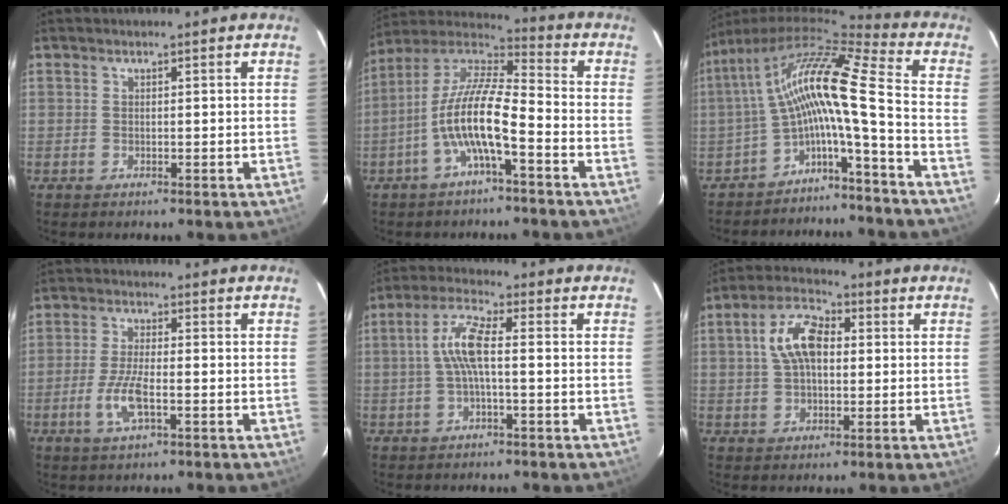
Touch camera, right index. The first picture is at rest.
{"total": 12.4, "force": [-4.7, 2.6, 11.1], "torque": [-0.222, 0.005, -0.095]}
{"total": 12.2, "force": [-2.6, 0.0, 11.9], "torque": [-0.213, 0.010, -0.059]}
{"total": 6.6, "force": [-2.3, 1.8, 5.9], "torque": [-0.128, -0.005, -0.047]}
{"total": 6.5, "force": [-0.5, 1.1, 6.4], "torque": [-0.140, 0.013, -0.010]}
{"total": 9.0, "force": [1.3, 5.2, 7.3], "torque": [-0.143, 0.024, 0.024]}